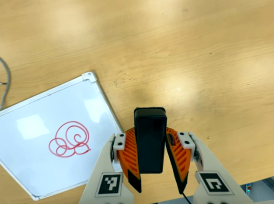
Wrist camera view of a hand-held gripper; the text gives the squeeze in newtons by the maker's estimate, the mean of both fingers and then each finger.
{"total": 8.2, "left": 6.9, "right": 9.6}